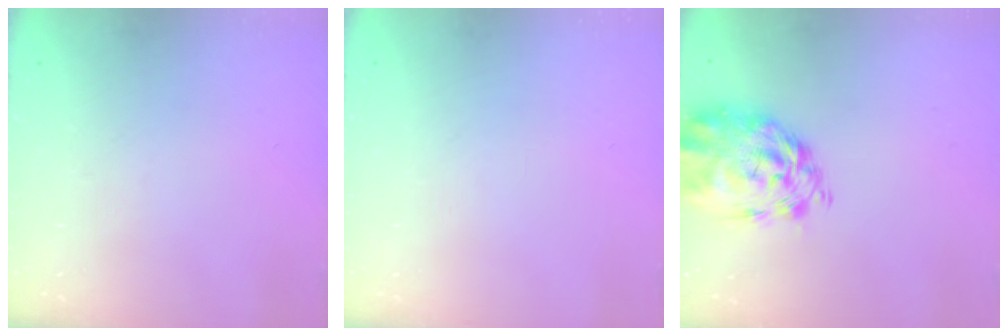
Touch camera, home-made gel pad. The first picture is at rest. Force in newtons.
{"total": 0.0}
{"total": 4.7, "press": 4.2, "slide": 2.0}